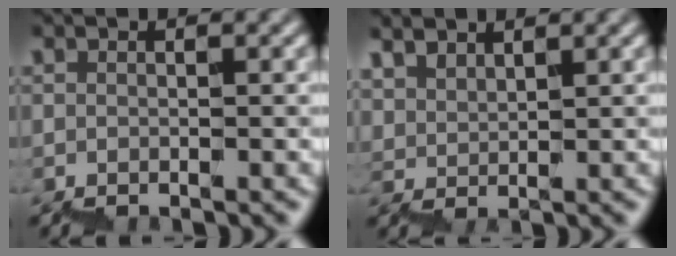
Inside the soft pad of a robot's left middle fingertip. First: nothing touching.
{"total": 2.8, "force": [2.8, 0.3, 0.0], "torque": [0.002, 0.007, 0.057]}